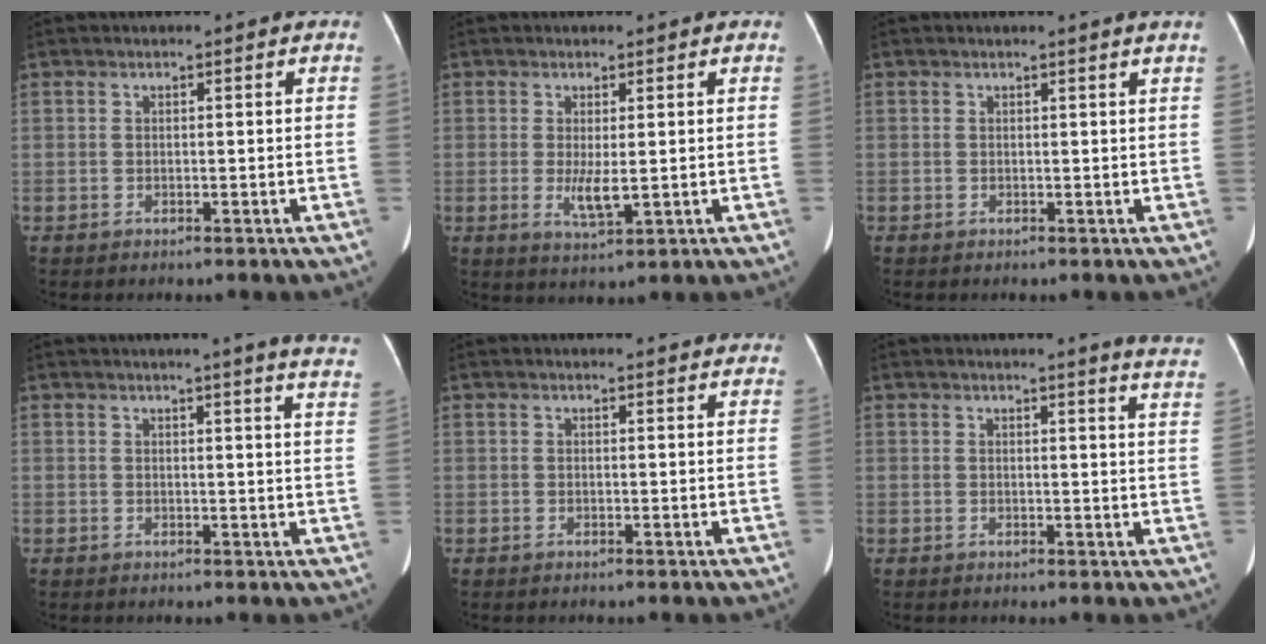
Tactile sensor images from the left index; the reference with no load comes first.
{"total": 3.5, "force": [-0.2, 0.8, 3.4], "torque": [-0.067, -0.012, 0.003]}
{"total": 0.8, "force": [0.7, -0.2, 0.3], "torque": [-0.012, -0.001, 0.008]}
{"total": 12.5, "force": [11.3, -0.6, 5.4], "torque": [-0.061, -0.057, 0.103]}
{"total": 6.7, "force": [6.5, 0.9, 1.5], "torque": [-0.009, 0.003, 0.053]}
{"total": 8.5, "force": [8.1, -1.0, 2.5], "torque": [-0.022, -0.068, 0.061]}